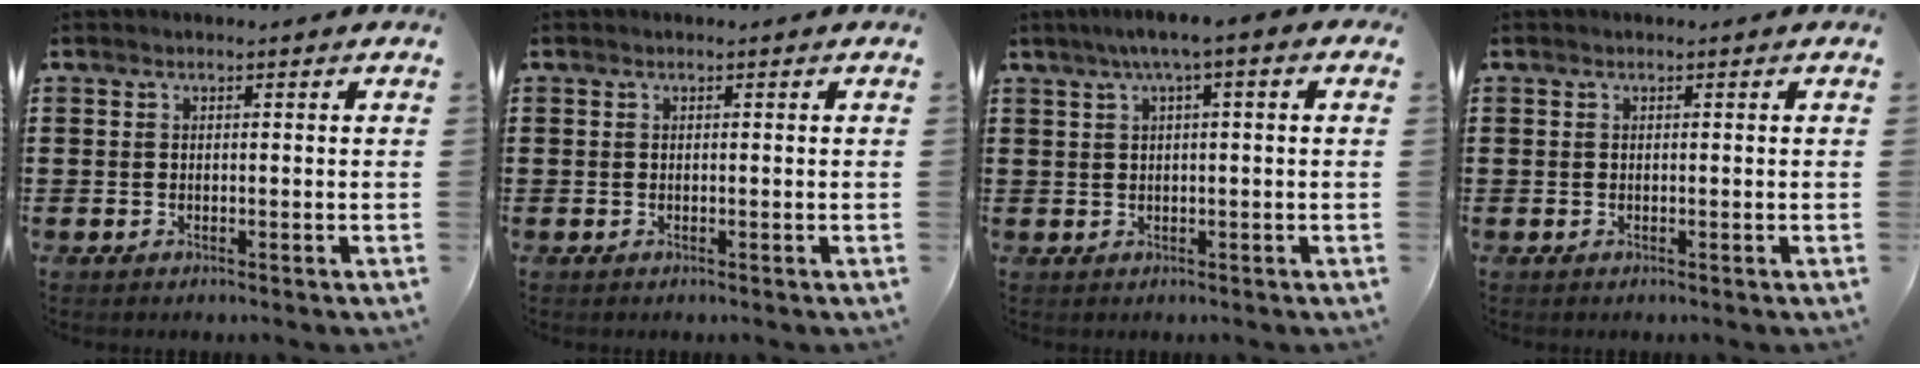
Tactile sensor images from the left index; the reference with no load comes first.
{"total": 0.0}
{"total": 3.2, "force": [0.6, 0.2, 3.1], "torque": [-0.059, 0.001, 0.006]}
{"total": 0.0}